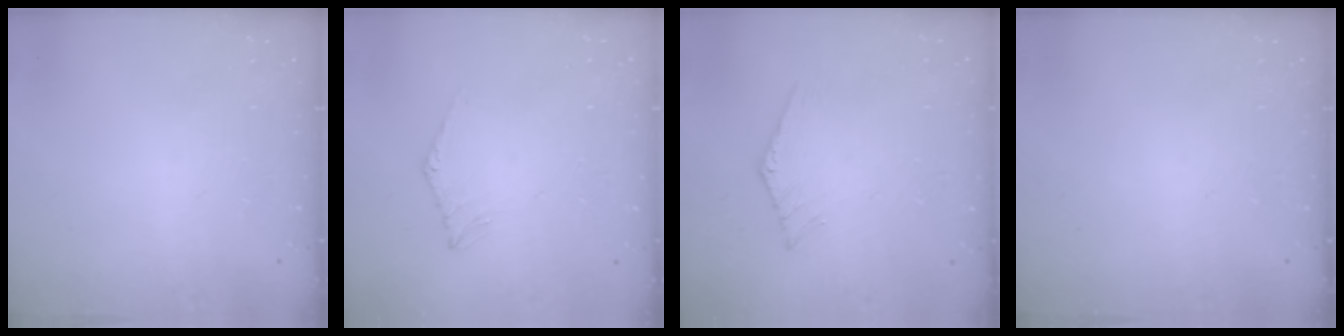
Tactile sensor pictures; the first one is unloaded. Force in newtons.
{"total": 2.6, "press": 2.6, "slide": 0.4}
{"total": 0.0}
{"total": 0.0}